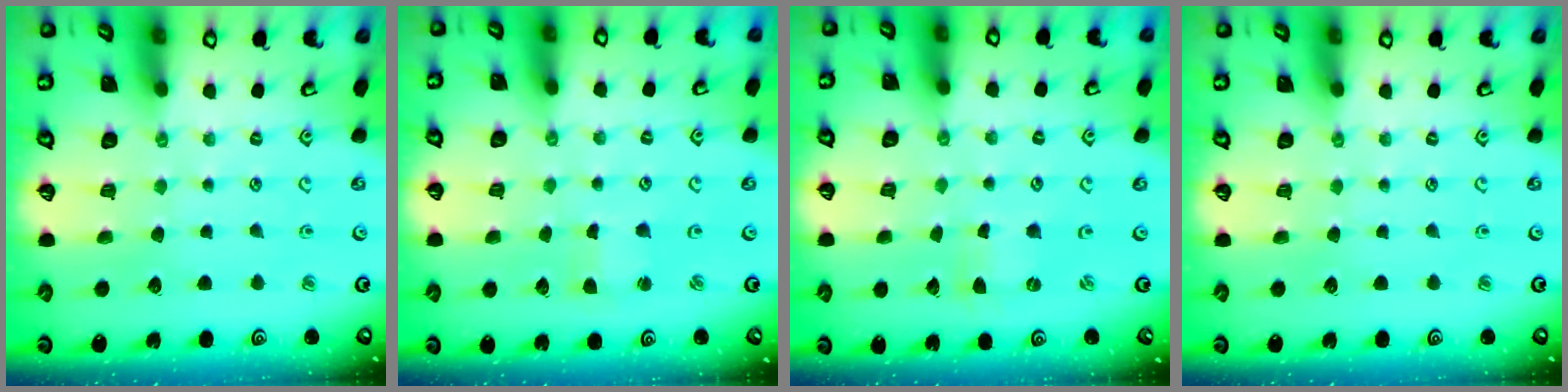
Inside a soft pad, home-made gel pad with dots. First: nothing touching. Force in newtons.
{"total": 2.1, "press": 2.0, "slide": 0.3}
{"total": 0.0}
{"total": 0.0}